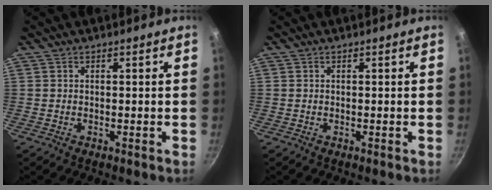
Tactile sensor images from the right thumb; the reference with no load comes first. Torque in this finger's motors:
{"motor_torque": [0.00, 0.00, 0.00, 0.00, 0.00]}